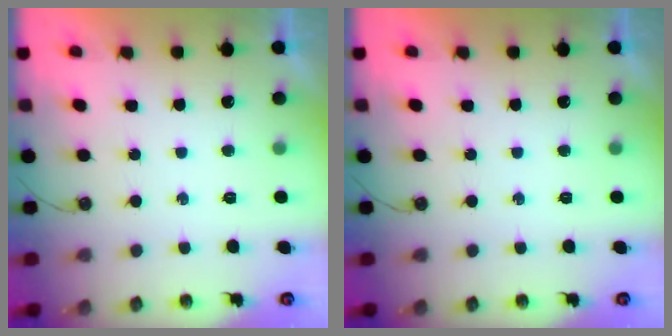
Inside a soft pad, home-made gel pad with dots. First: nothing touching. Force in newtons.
{"total": 0.0}